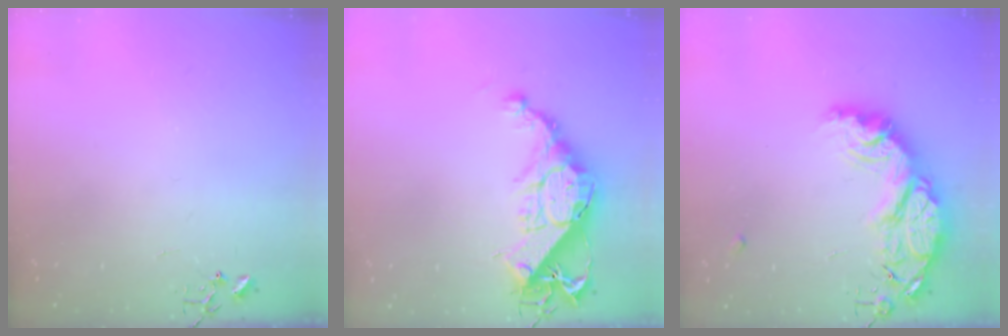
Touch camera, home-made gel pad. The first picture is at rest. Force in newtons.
{"total": 15.7, "press": 15.7, "slide": 1.1}
{"total": 20.5, "press": 20.5, "slide": 1.5}